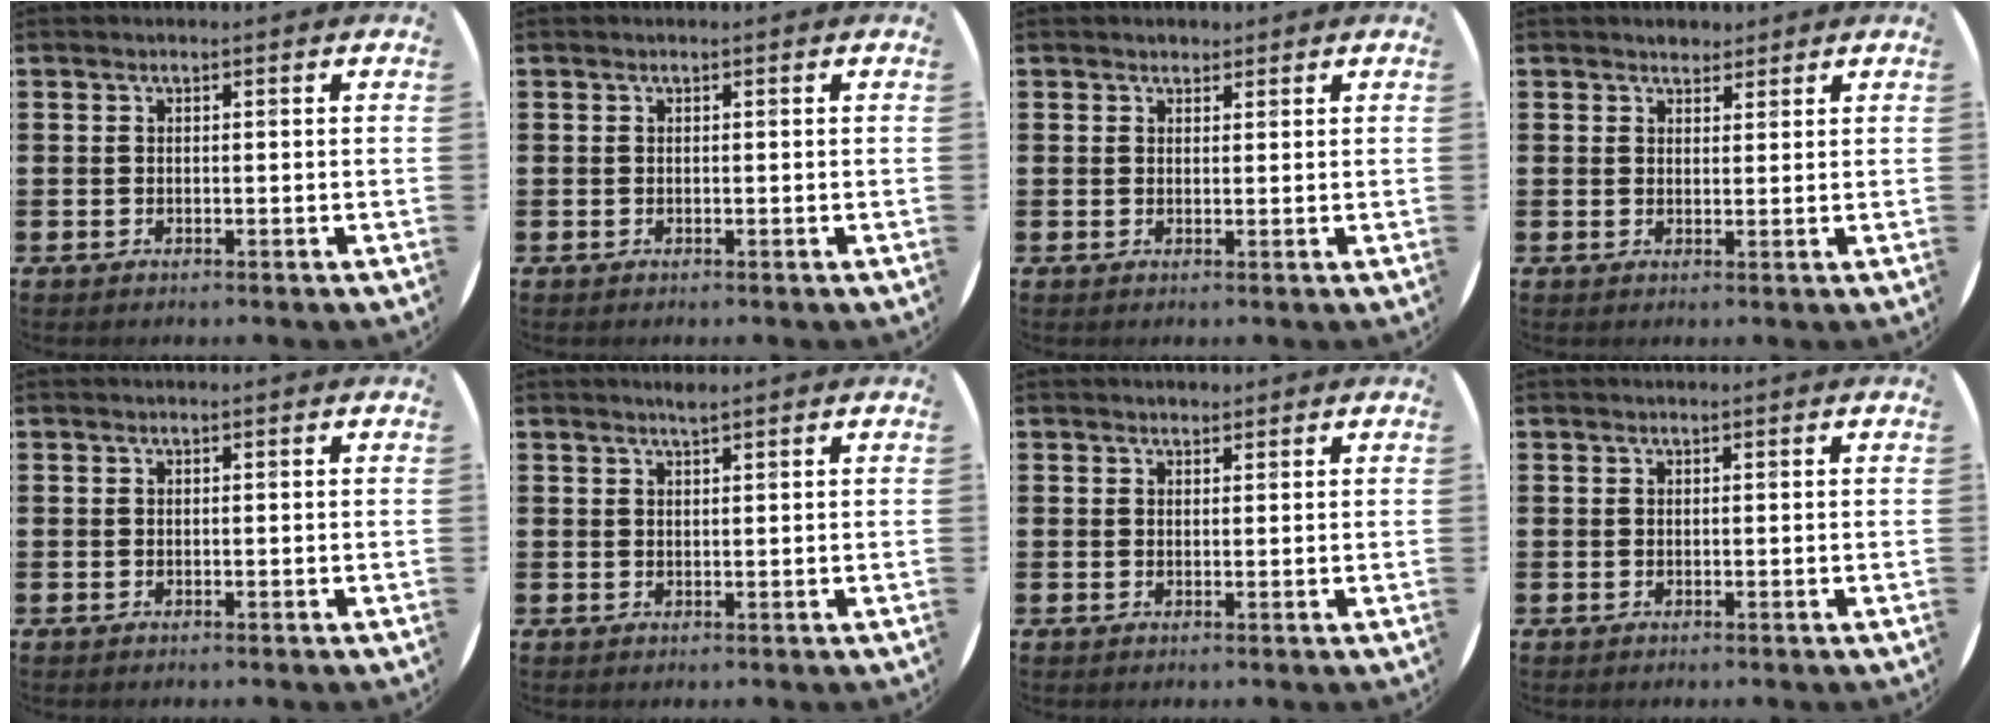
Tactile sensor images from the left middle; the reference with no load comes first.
{"total": 0.0}
{"total": 1.3, "force": [1.2, 0.5, 0.0], "torque": [0.006, 0.000, 0.022]}
{"total": 2.0, "force": [1.9, 0.6, 0.0], "torque": [0.006, -0.001, 0.035]}
{"total": 0.0}
{"total": 1.4, "force": [1.3, -0.1, 0.5], "torque": [-0.010, -0.001, 0.025]}
{"total": 1.1, "force": [1.0, 0.3, 0.0], "torque": [0.006, -0.001, 0.018]}
{"total": 0.0}